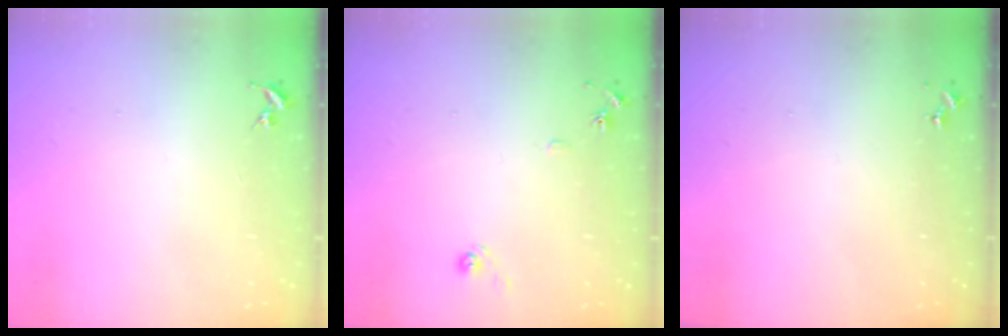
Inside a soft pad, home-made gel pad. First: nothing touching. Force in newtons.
{"total": 6.5, "press": 6.5, "slide": 0.6}
{"total": 0.0}